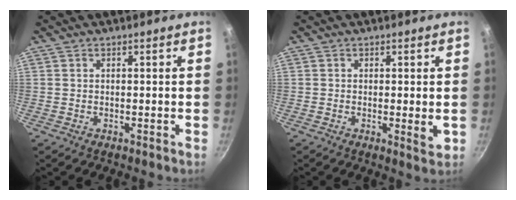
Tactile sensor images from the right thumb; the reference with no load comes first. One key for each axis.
{"total": 2.5, "fx": -0.1, "fy": 0.8, "fz": 2.4, "tx": -0.039, "ty": -0.009, "tz": -0.002}